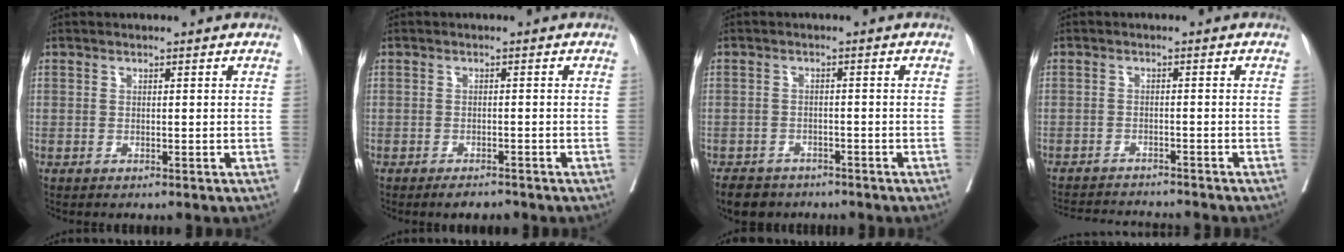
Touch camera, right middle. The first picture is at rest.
{"total": 2.3, "force": [-1.9, 0.7, 1.1], "torque": [-0.013, -0.001, -0.025]}
{"total": 5.5, "force": [-4.5, 2.9, 1.1], "torque": [-0.017, 0.000, -0.069]}
{"total": 8.6, "force": [-8.3, 0.6, 2.0], "torque": [-0.028, -0.002, -0.122]}